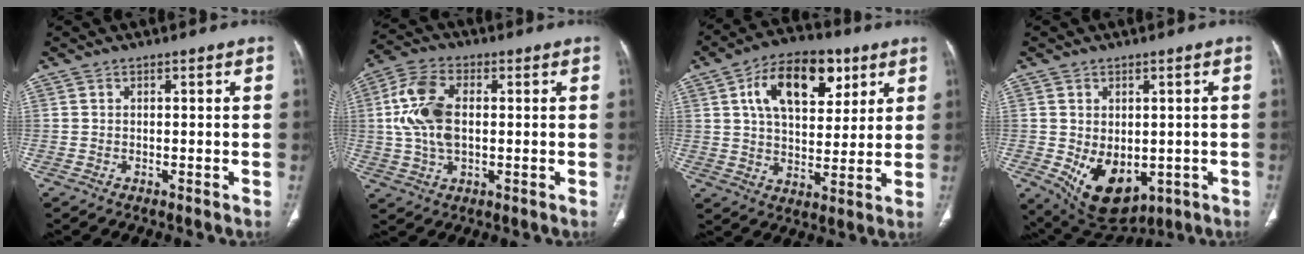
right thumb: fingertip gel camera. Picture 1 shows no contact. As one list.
[{"total": 11.2, "force": [0.9, 6.5, 9.1], "torque": [-0.195, 0.012, 0.017]}, {"total": 16.7, "force": [6.8, 9.7, 11.7], "torque": [-0.152, -0.008, 0.111]}, {"total": 11.5, "force": [-2.3, 7.6, 8.3], "torque": [-0.108, -0.012, -0.008]}]